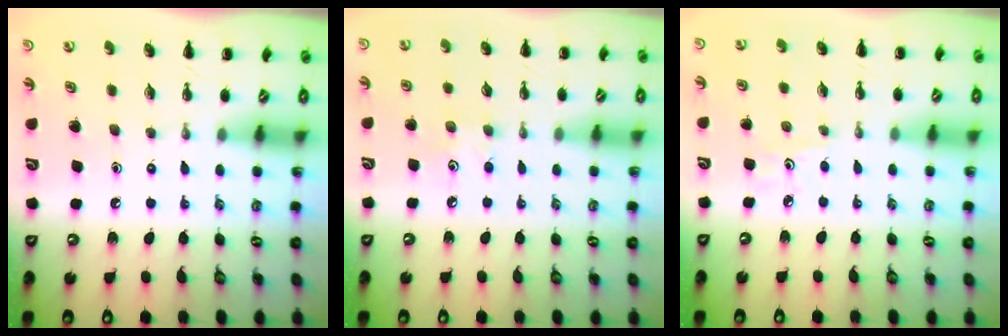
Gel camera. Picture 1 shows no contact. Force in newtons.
{"total": 6.2, "press": 6.1, "slide": 1.3}
{"total": 3.2, "press": 3.0, "slide": 1.1}